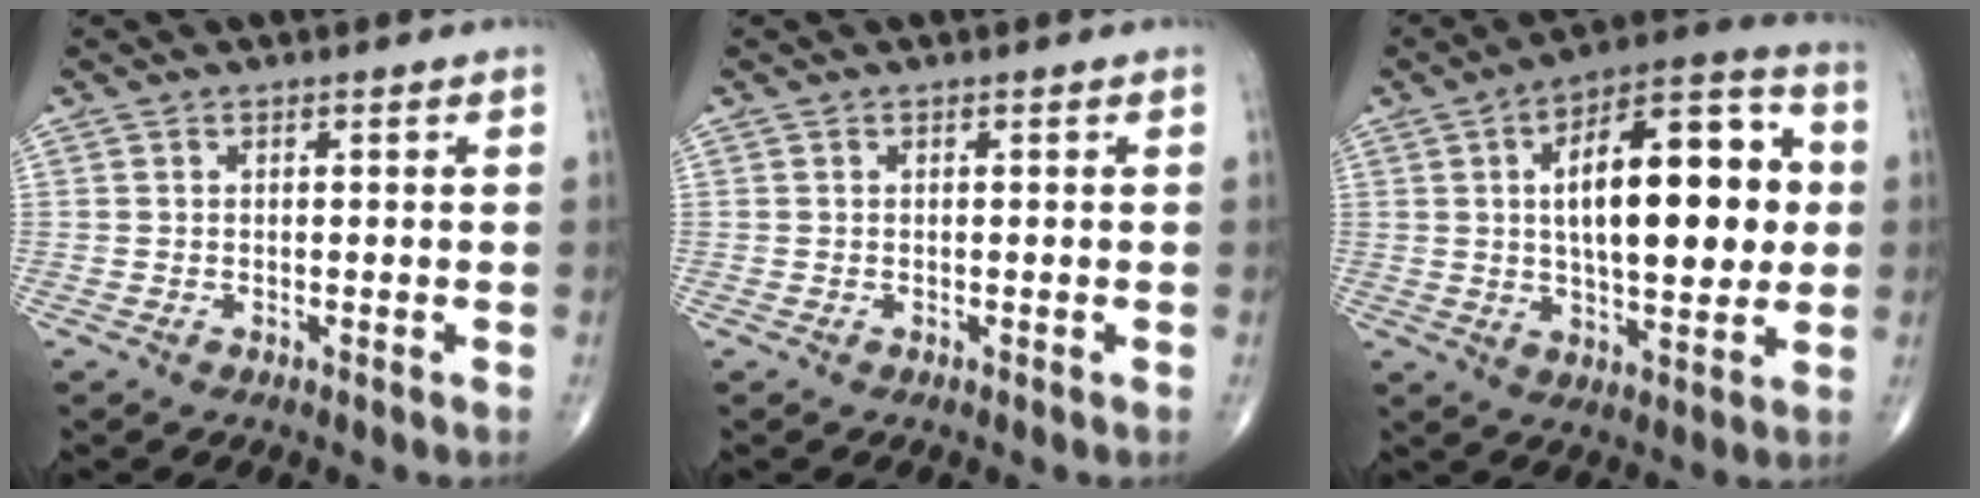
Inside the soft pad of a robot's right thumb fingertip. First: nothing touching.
{"total": 0.0}
{"total": 22.2, "force": [2.9, 9.2, 20.0], "torque": [-0.276, 0.013, 0.038]}